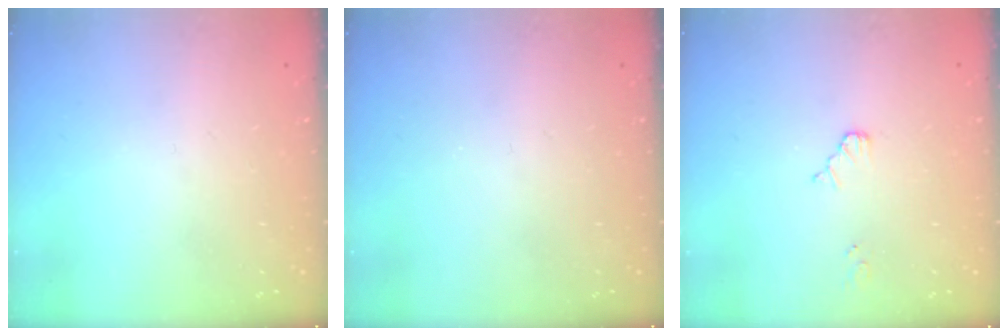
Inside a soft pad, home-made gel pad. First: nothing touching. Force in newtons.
{"total": 0.0}
{"total": 2.9, "press": 2.8, "slide": 0.4}